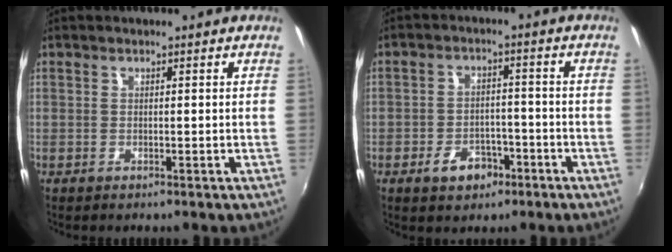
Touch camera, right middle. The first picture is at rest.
{"total": 6.0, "force": [-3.5, 3.8, 3.0], "torque": [-0.066, 0.011, -0.046]}